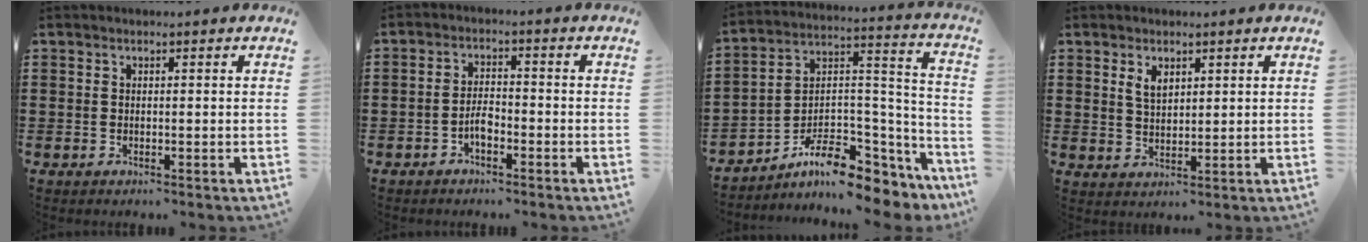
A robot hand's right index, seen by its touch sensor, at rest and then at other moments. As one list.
[{"total": 3.2, "force": [-1.7, 1.5, 2.3], "torque": [-0.059, 0.001, -0.036]}, {"total": 9.6, "force": [-7.0, 4.2, 5.1], "torque": [-0.094, 0.010, -0.128]}, {"total": 2.9, "force": [1.7, 1.6, 1.7], "torque": [-0.038, 0.005, 0.032]}]